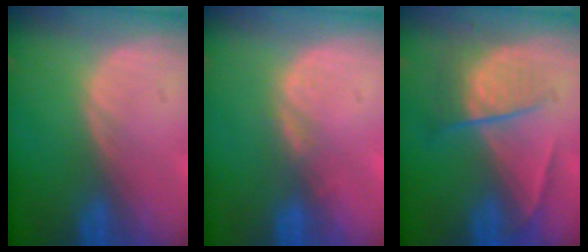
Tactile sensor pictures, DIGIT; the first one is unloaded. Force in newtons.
{"total": 1.9, "press": 1.5, "slide": 1.1}
{"total": 6.8, "press": 5.9, "slide": 3.4}